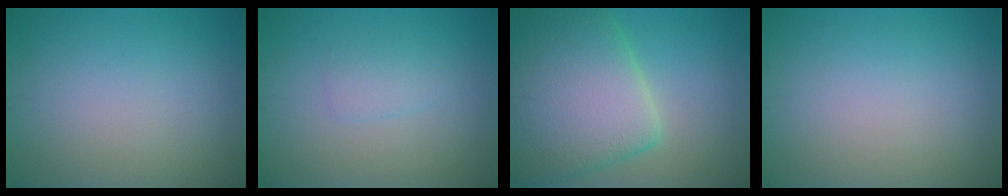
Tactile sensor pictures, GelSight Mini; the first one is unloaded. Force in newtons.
{"total": 1.4, "press": 1.4, "slide": 0.1}
{"total": 11.3, "press": 11.2, "slide": 0.4}
{"total": 0.0}